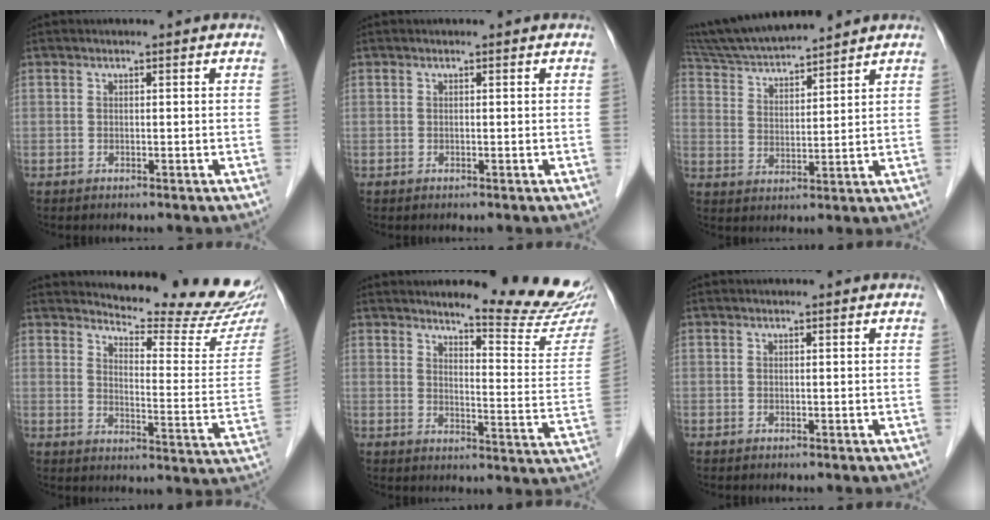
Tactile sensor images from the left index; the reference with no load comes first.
{"total": 0.0}
{"total": 12.7, "force": [11.8, 0.6, 4.6], "torque": [-0.088, 0.016, 0.214]}
{"total": 17.0, "force": [16.3, 0.4, 4.8], "torque": [-0.068, -0.108, 0.191]}
{"total": 14.1, "force": [13.3, -0.3, 4.8], "torque": [-0.059, -0.093, 0.153]}
{"total": 0.0}